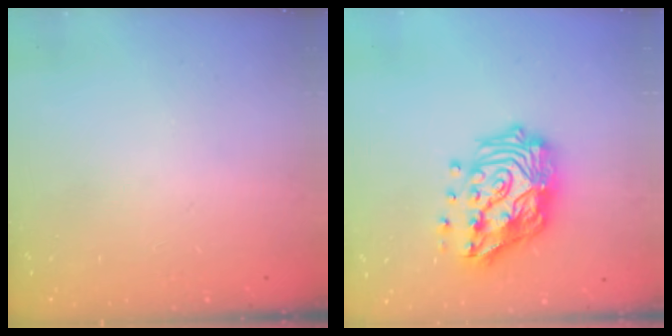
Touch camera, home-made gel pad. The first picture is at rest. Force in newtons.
{"total": 18.5, "press": 18.4, "slide": 2.2}